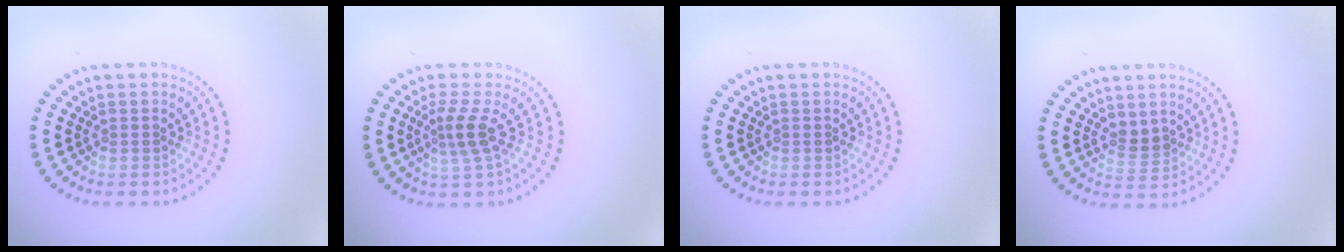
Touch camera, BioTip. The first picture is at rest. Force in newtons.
{"total": 2.5, "press": 1.8, "slide": 1.8}
{"total": 0.0}
{"total": 1.3, "press": 1.1, "slide": 0.7}